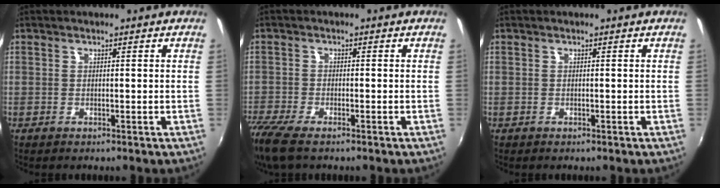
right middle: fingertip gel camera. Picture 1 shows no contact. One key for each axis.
{"total": 8.7, "fx": -6.4, "fy": 2.3, "fz": 5.3, "tx": -0.136, "ty": -0.039, "tz": -0.127}
{"total": 0.0}